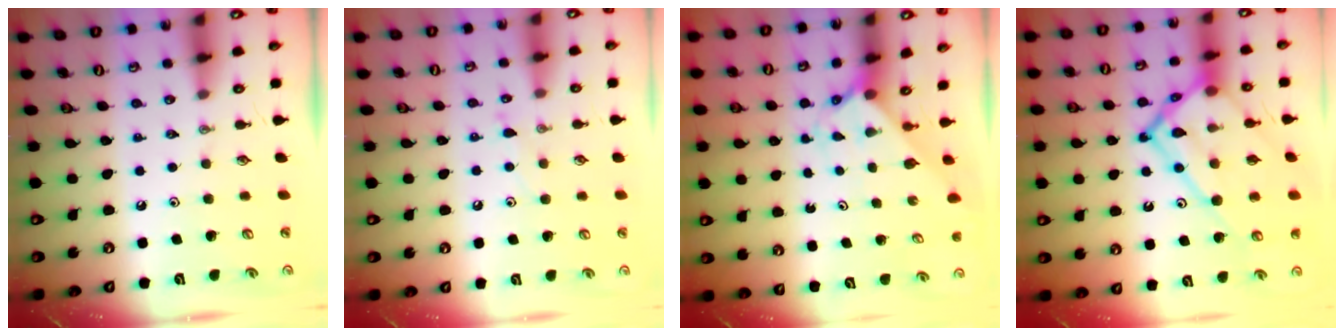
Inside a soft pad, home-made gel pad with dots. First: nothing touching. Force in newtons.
{"total": 7.7, "press": 7.6, "slide": 0.7}
{"total": 1.9, "press": 1.9, "slide": 0.1}
{"total": 22.5, "press": 22.4, "slide": 2.0}